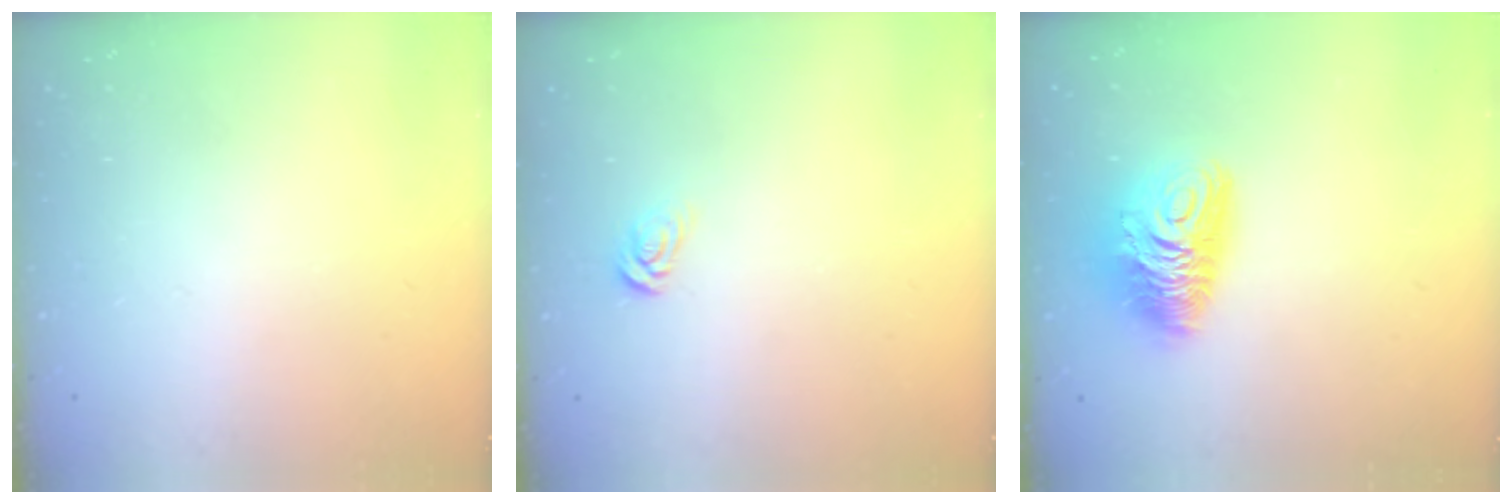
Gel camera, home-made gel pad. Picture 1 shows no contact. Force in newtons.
{"total": 4.3, "press": 4.2, "slide": 0.4}
{"total": 12.0, "press": 11.9, "slide": 1.2}